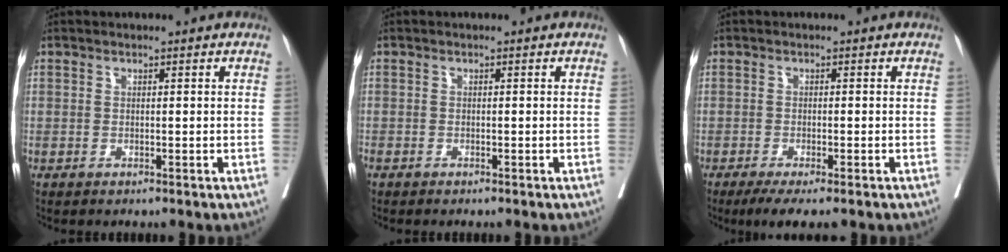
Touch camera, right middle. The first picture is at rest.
{"total": 1.1, "force": [-0.9, 0.0, 0.5], "torque": [-0.013, 0.000, -0.018]}
{"total": 5.0, "force": [-3.6, 0.8, 3.4], "torque": [-0.045, -0.012, -0.055]}